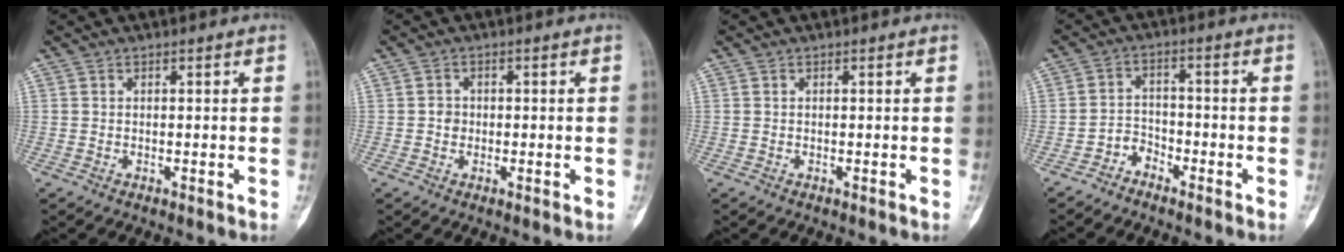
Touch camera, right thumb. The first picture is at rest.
{"total": 1.8, "force": [-0.1, 1.6, 0.8], "torque": [0.000, 0.006, -0.007]}
{"total": 0.0}
{"total": 3.5, "force": [-2.8, 2.0, 0.3], "torque": [0.010, 0.026, -0.057]}